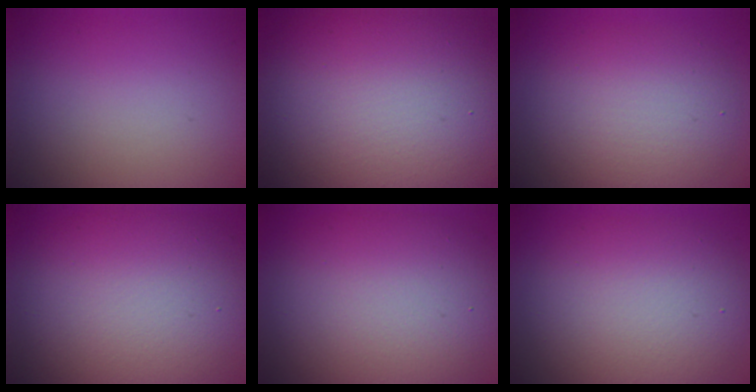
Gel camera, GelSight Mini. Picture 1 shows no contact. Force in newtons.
{"total": 18.3, "press": 18.2, "slide": 1.2}
{"total": 5.7, "press": 5.7, "slide": 0.5}
{"total": 12.3, "press": 12.3, "slide": 0.6}
{"total": 11.1, "press": 11.1, "slide": 0.8}
{"total": 8.3, "press": 8.2, "slide": 0.2}